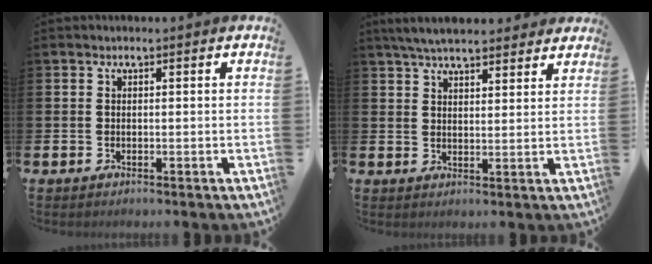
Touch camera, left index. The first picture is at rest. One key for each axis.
{"total": 5.4, "fx": 5.1, "fy": 1.0, "fz": 1.6, "tx": -0.043, "ty": -0.014, "tz": 0.093}